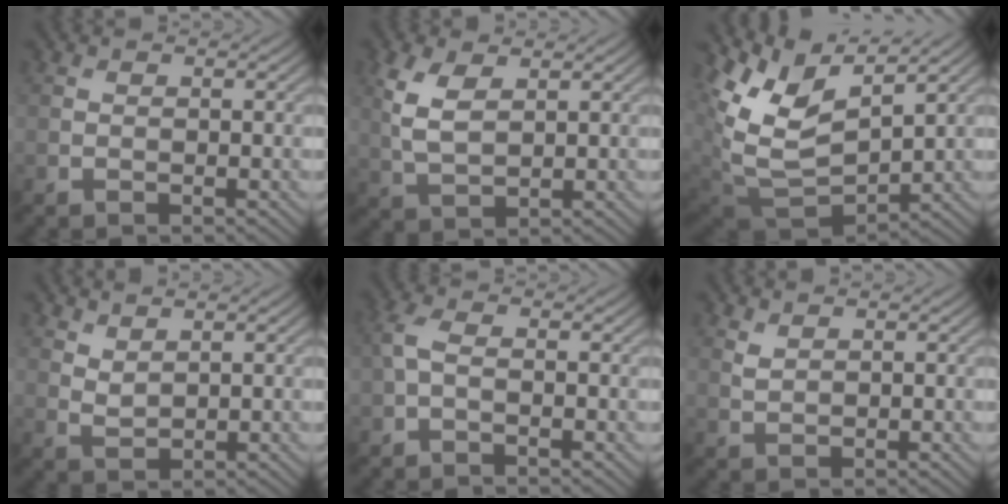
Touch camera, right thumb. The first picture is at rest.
{"total": 5.4, "force": [2.0, 2.8, 4.2], "torque": [-0.112, 0.002, 0.041]}
{"total": 9.8, "force": [5.2, 5.0, 6.7], "torque": [-0.157, -0.007, 0.109]}
{"total": 2.4, "force": [1.9, 0.8, 1.2], "torque": [-0.030, -0.004, 0.046]}
{"total": 2.6, "force": [-0.2, 1.1, 2.4], "torque": [-0.061, 0.007, -0.010]}
{"total": 1.3, "force": [1.0, 0.5, 0.6], "torque": [-0.022, -0.003, 0.026]}